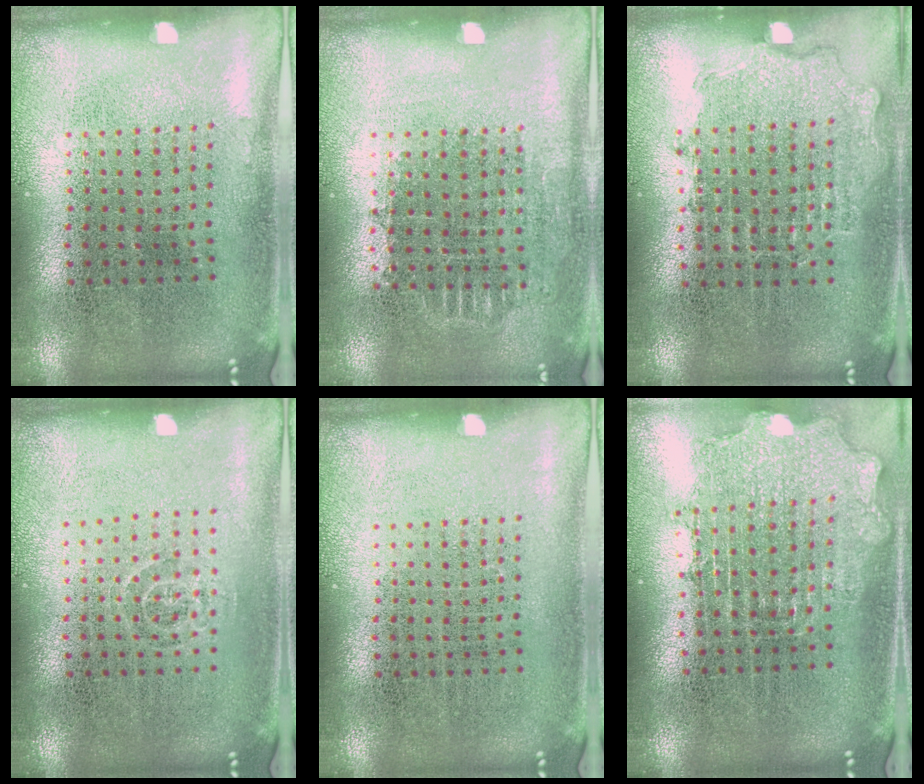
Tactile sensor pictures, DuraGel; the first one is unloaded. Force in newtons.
{"total": 0.7, "press": 0.7, "slide": 0.2}
{"total": 0.9, "press": 0.9, "slide": 0.3}
{"total": 0.8, "press": 0.5, "slide": 0.6}
{"total": 0.0}
{"total": 1.9, "press": 1.5, "slide": 1.1}